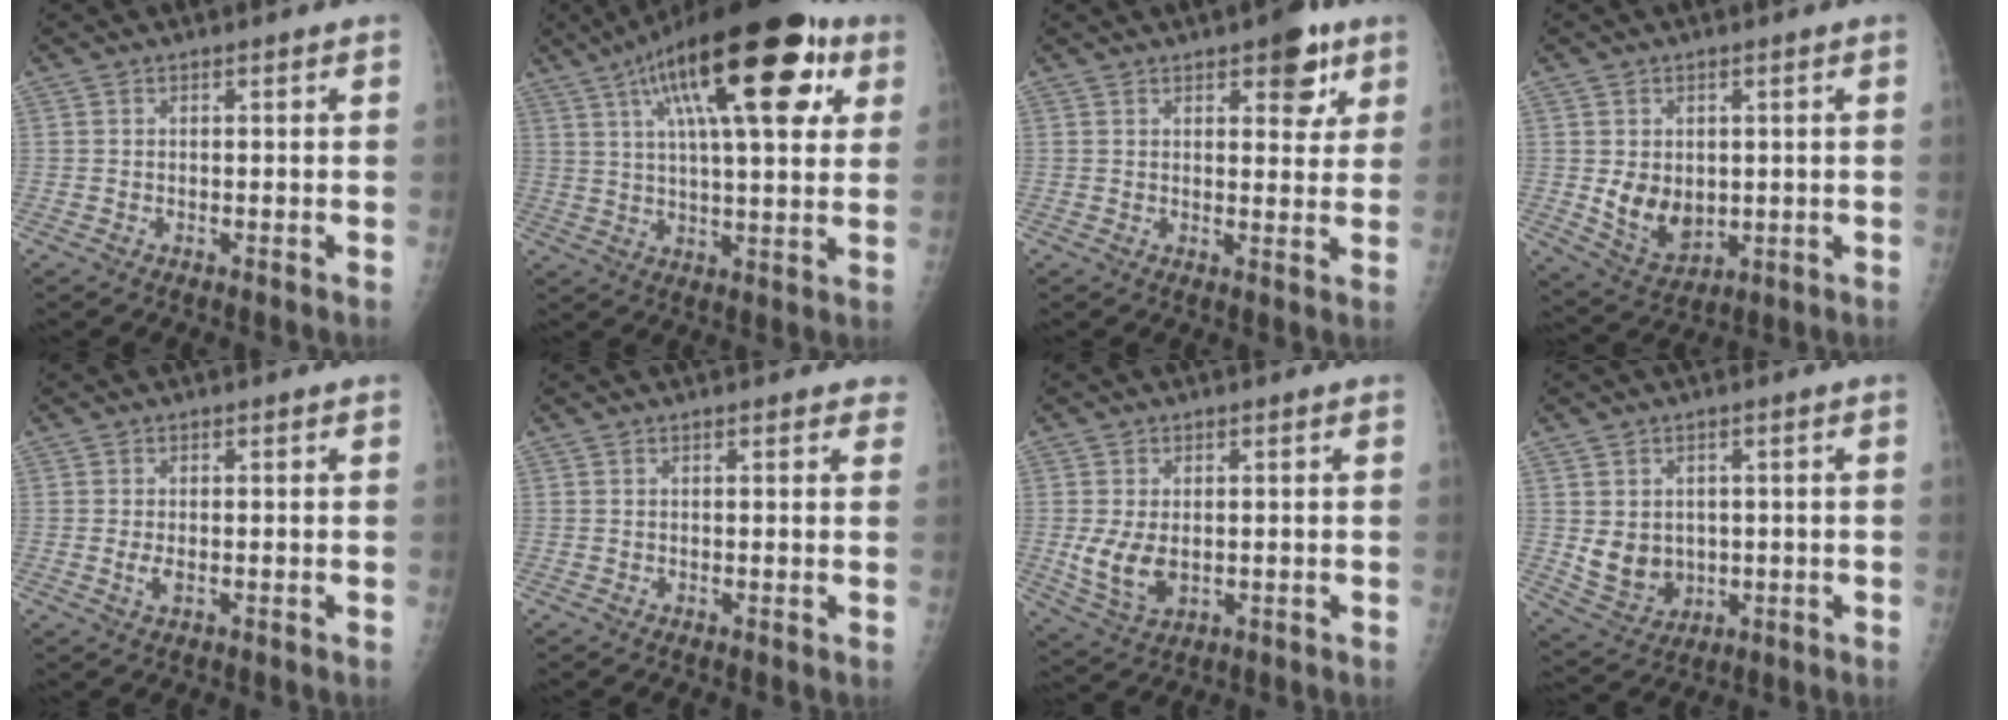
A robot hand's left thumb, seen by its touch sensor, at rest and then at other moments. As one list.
[{"total": 26.0, "force": [11.1, 8.9, 21.8], "torque": [-0.325, 0.008, 0.168]}, {"total": 7.4, "force": [4.0, 3.5, 5.2], "torque": [-0.034, -0.014, 0.045]}, {"total": 8.4, "force": [0.0, 6.3, 5.4], "torque": [-0.066, -0.015, 0.022]}, {"total": 2.0, "force": [-0.3, 1.0, 1.7], "torque": [-0.038, -0.005, -0.008]}, {"total": 1.8, "force": [1.2, 0.9, 0.9], "torque": [0.007, -0.002, 0.007]}, {"total": 7.3, "force": [-0.5, 4.7, 5.6], "torque": [-0.104, -0.010, 0.002]}, {"total": 7.8, "force": [0.2, 6.6, 4.1], "torque": [-0.044, -0.008, 0.026]}]